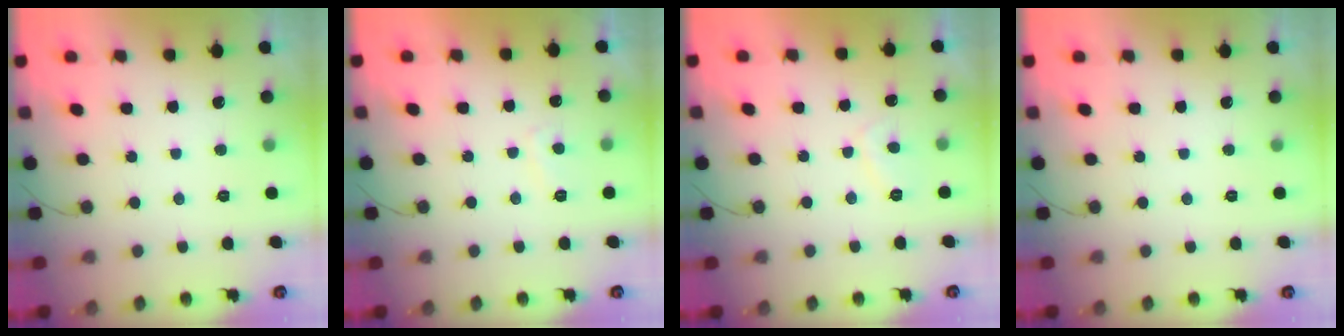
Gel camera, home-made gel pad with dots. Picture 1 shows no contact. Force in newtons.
{"total": 3.0, "press": 2.9, "slide": 0.8}
{"total": 2.5, "press": 2.3, "slide": 0.8}
{"total": 0.0}